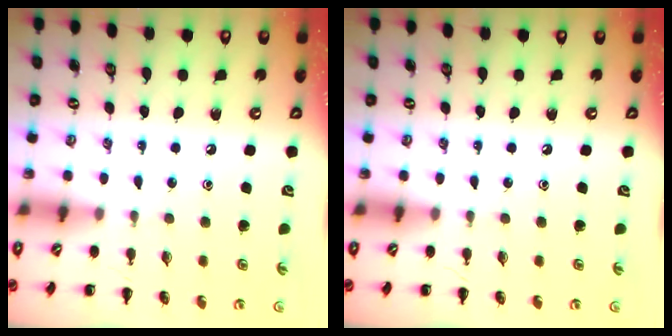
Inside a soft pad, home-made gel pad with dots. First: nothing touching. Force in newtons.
{"total": 0.0}